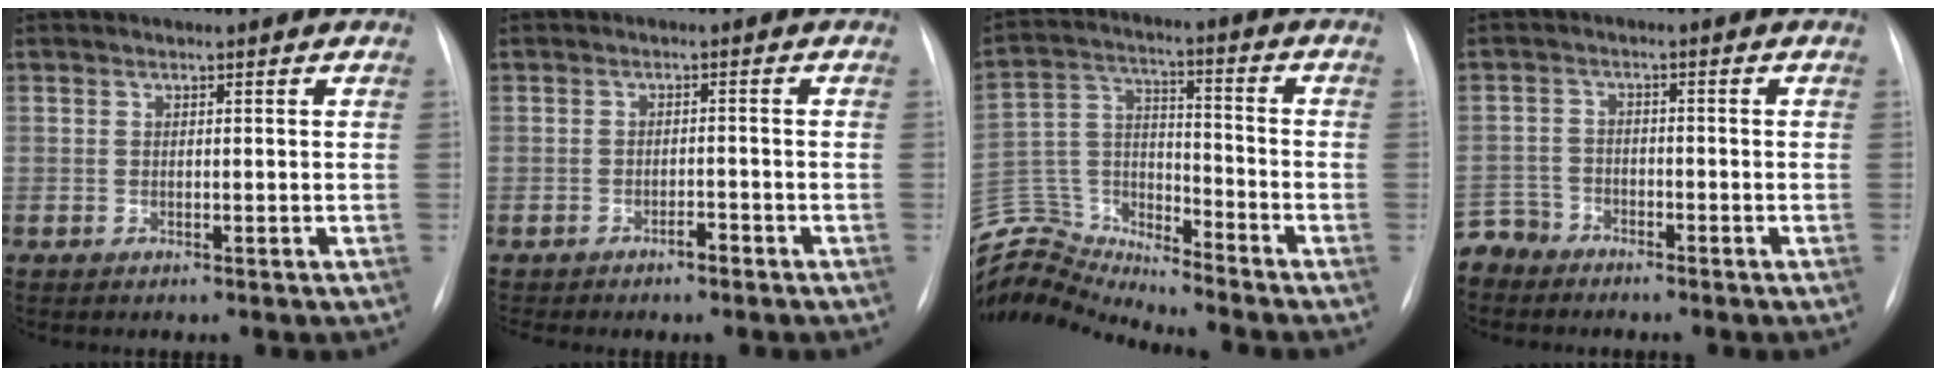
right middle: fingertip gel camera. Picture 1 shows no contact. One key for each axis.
{"total": 2.5, "fx": -2.0, "fy": 0.4, "fz": 1.5, "tx": -0.027, "ty": 0.003, "tz": -0.032}
{"total": 15.1, "fx": -15.0, "fy": 0.9, "fz": 0.9, "tx": -0.027, "ty": 0.053, "tz": -0.278}
{"total": 4.2, "fx": -3.8, "fy": 1.3, "fz": -1.0, "tx": 0.029, "ty": -0.003, "tz": -0.076}